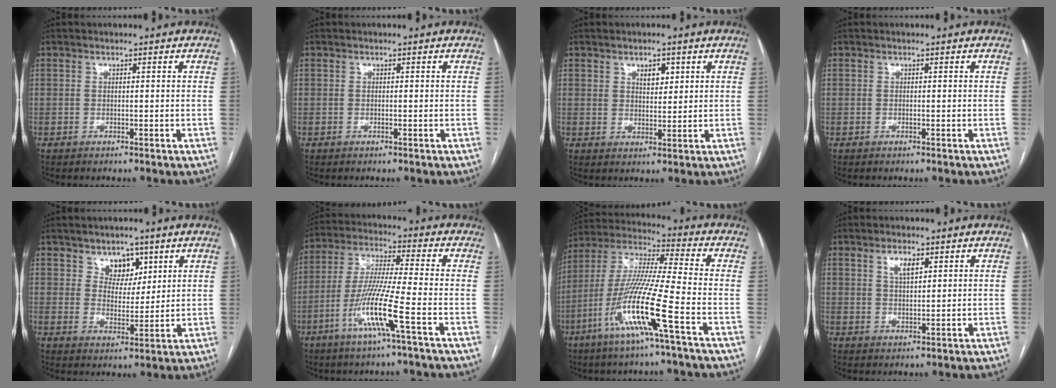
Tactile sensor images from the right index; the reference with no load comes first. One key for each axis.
{"total": 0.0}
{"total": 3.2, "fx": 1.5, "fy": 2.0, "fz": 2.0, "tx": -0.030, "ty": 0.003, "tz": 0.025}
{"total": 0.0}
{"total": 5.4, "fx": 3.2, "fy": 3.8, "fz": 2.1, "tx": -0.025, "ty": 0.001, "tz": 0.057}
{"total": 11.5, "fx": -4.8, "fy": -0.6, "fz": 10.4, "tx": -0.213, "ty": -0.009, "tz": -0.097}
{"total": 16.0, "fx": -6.8, "fy": -0.5, "fz": 14.5, "tx": -0.303, "ty": -0.015, "tz": -0.134}
{"total": 3.3, "fx": 1.7, "fy": 1.5, "fz": 2.5, "tx": -0.045, "ty": 0.001, "tz": 0.033}